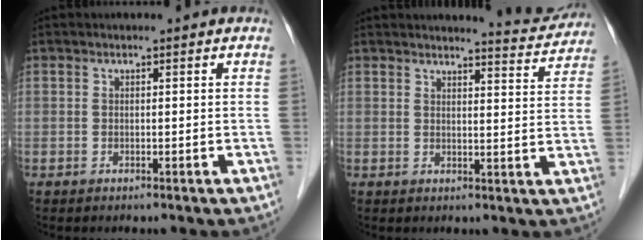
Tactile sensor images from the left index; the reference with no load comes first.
{"total": 6.4, "force": [6.4, 0.3, 0.5], "torque": [-0.013, -0.024, 0.065]}